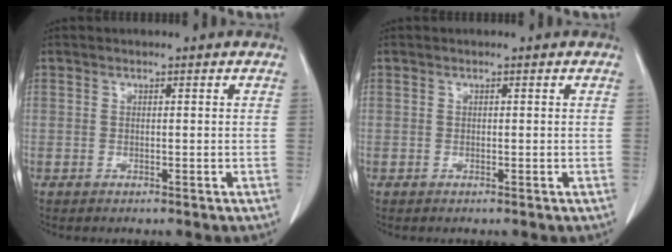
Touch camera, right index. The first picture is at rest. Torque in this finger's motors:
{"motor_torque": [0.06, -0.02, -0.01, 0.01]}